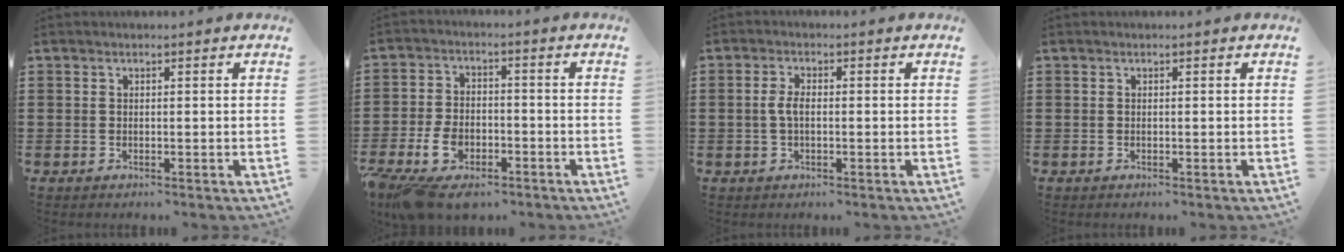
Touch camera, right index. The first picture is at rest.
{"total": 6.6, "force": [-3.9, 3.7, 3.8], "torque": [-0.099, 0.001, -0.079]}
{"total": 2.6, "force": [-0.2, 1.0, 2.4], "torque": [-0.063, -0.006, -0.008]}
{"total": 0.0}